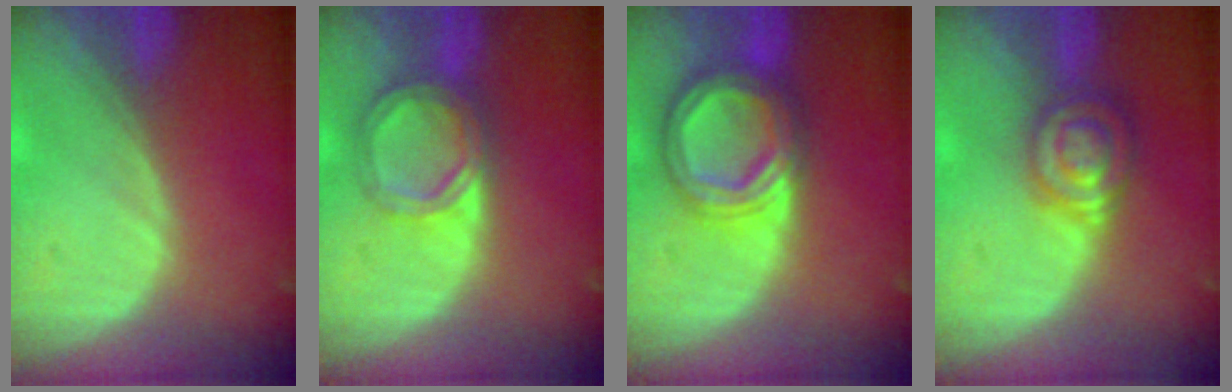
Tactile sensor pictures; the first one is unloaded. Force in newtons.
{"total": 6.1, "press": 5.4, "slide": 3.0}
{"total": 8.1, "press": 8.0, "slide": 0.6}
{"total": 6.5, "press": 5.8, "slide": 3.0}